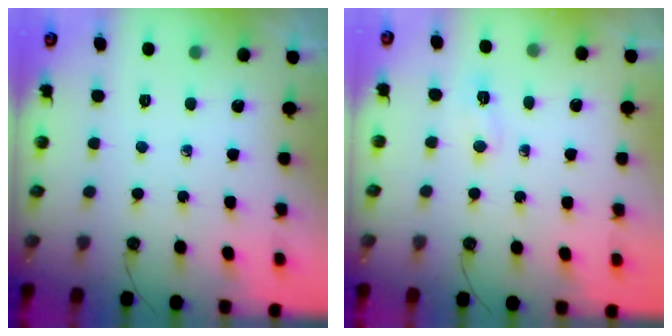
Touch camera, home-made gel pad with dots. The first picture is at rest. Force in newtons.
{"total": 4.1, "press": 3.8, "slide": 1.6}